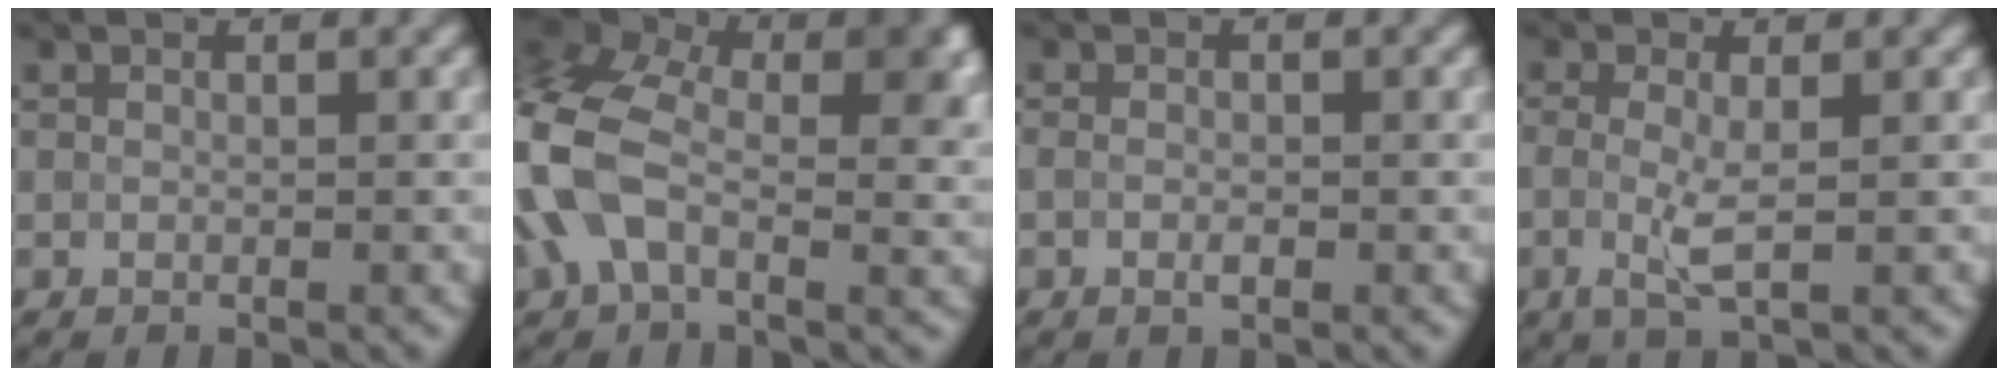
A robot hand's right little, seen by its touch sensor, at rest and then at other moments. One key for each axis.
{"total": 12.4, "fx": -0.5, "fy": 7.9, "fz": 9.6, "tx": -0.217, "ty": 0.002, "tz": -0.028}
{"total": 1.1, "fx": -0.4, "fy": 0.5, "fz": 0.8, "tx": -0.018, "ty": -0.004, "tz": -0.006}
{"total": 2.4, "fx": -0.3, "fy": 0.4, "fz": 2.4, "tx": -0.055, "ty": -0.007, "tz": -0.002}